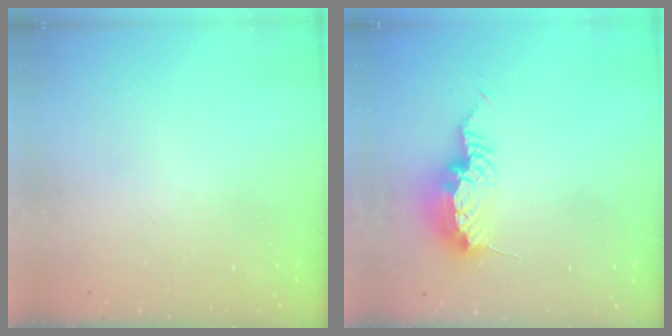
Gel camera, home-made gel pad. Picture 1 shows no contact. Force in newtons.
{"total": 11.1, "press": 10.7, "slide": 2.9}